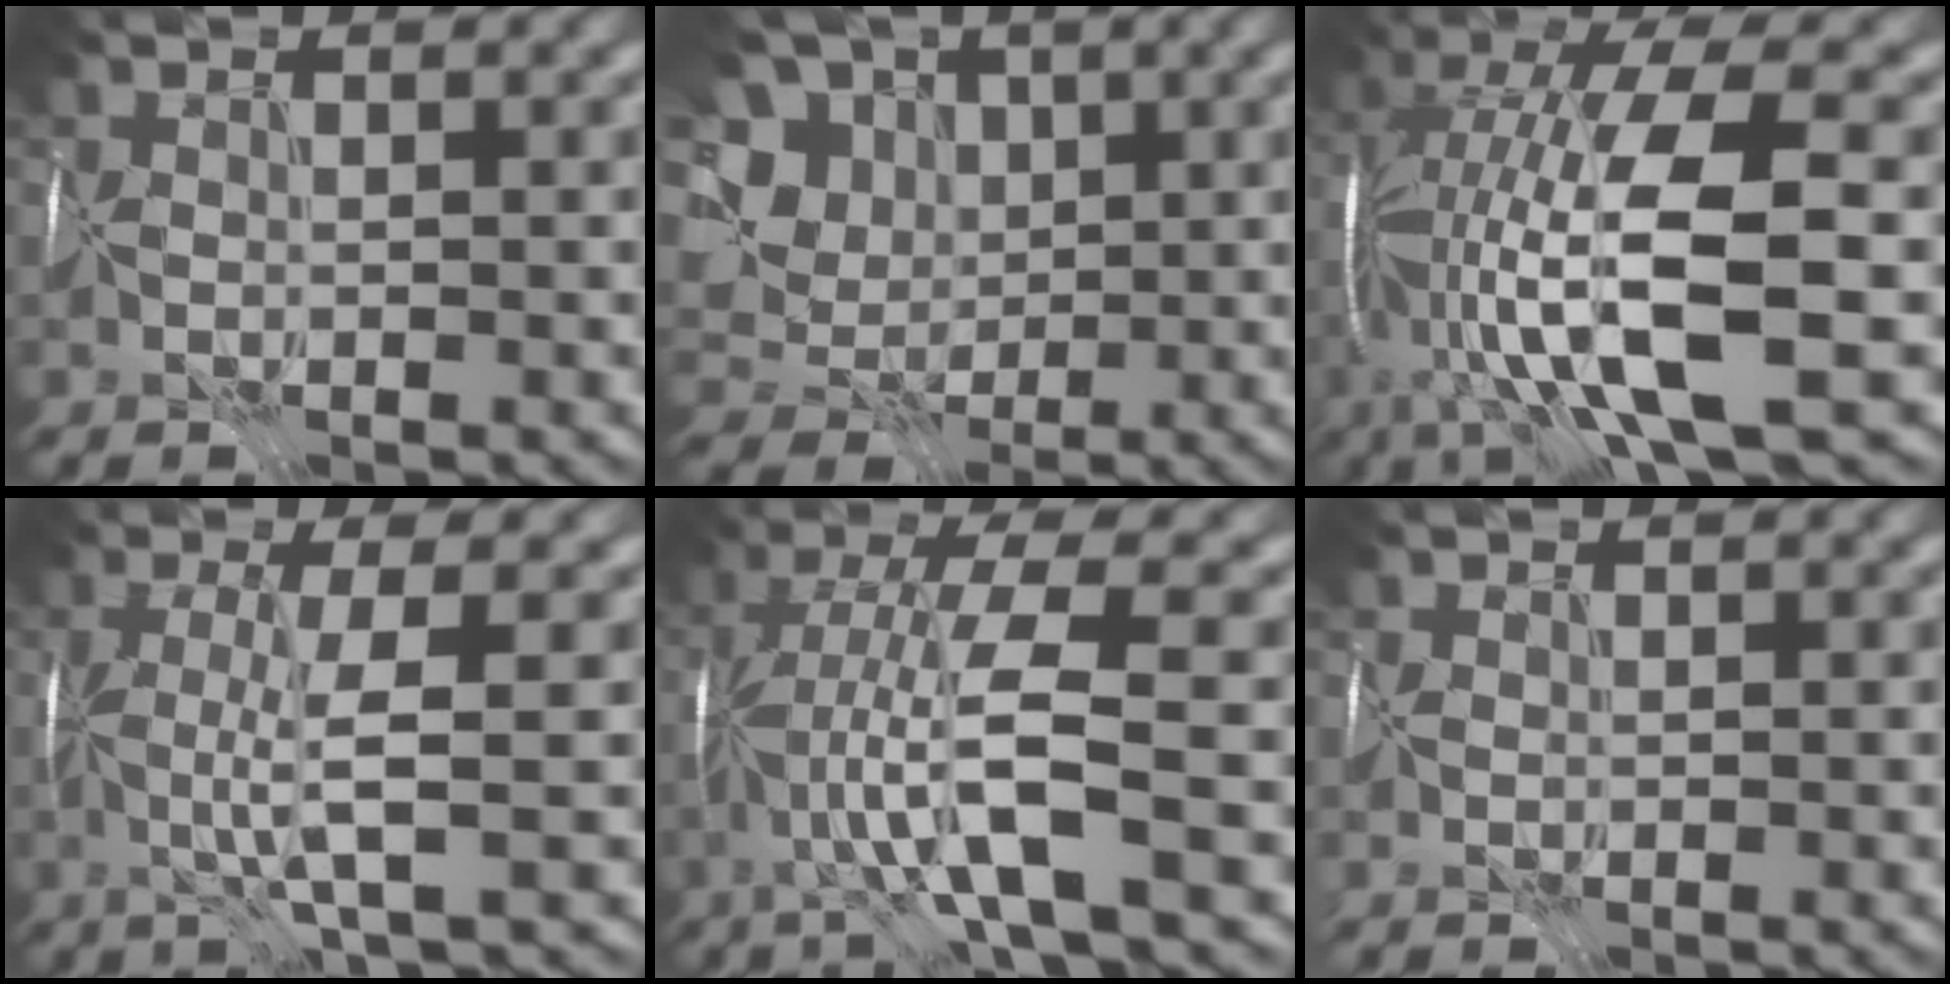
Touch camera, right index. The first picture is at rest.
{"total": 9.6, "force": [1.9, 8.1, 4.6], "torque": [-0.094, 0.016, 0.011]}
{"total": 13.5, "force": [-2.6, 3.3, 12.8], "torque": [-0.232, 0.003, -0.042]}
{"total": 3.0, "force": [-0.5, -1.0, 2.8], "torque": [-0.047, -0.012, -0.011]}
{"total": 6.2, "force": [-2.5, -0.5, 5.7], "torque": [-0.097, 0.009, -0.053]}
{"total": 0.6, "force": [-0.1, 0.6, 0.2], "torque": [-0.002, -0.002, -0.005]}